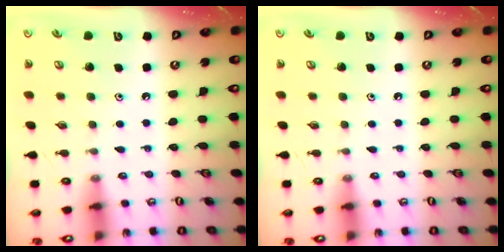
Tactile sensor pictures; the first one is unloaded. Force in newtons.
{"total": 0.0}